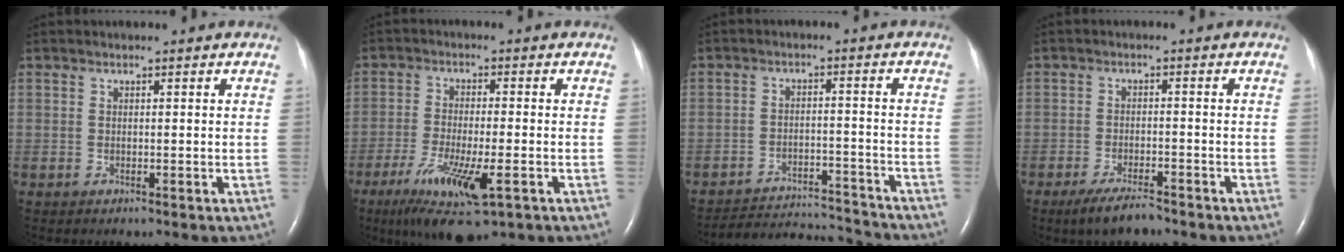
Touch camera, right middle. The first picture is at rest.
{"total": 11.7, "force": [-5.8, 2.3, 9.9], "torque": [-0.183, -0.030, -0.093]}
{"total": 10.6, "force": [-10.6, -0.1, -0.1], "torque": [-0.005, 0.011, -0.161]}
{"total": 5.0, "force": [-4.0, 1.0, 2.9], "torque": [-0.063, -0.008, -0.070]}